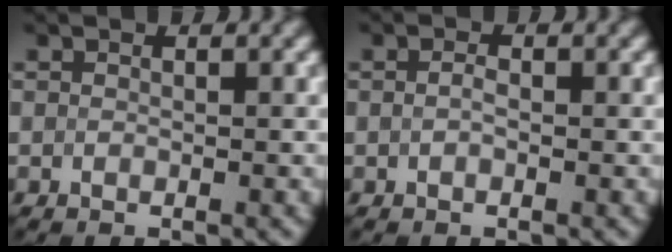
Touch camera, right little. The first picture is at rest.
{"total": 0.8, "force": [0.0, 0.5, 0.7], "torque": [-0.017, 0.001, -0.002]}